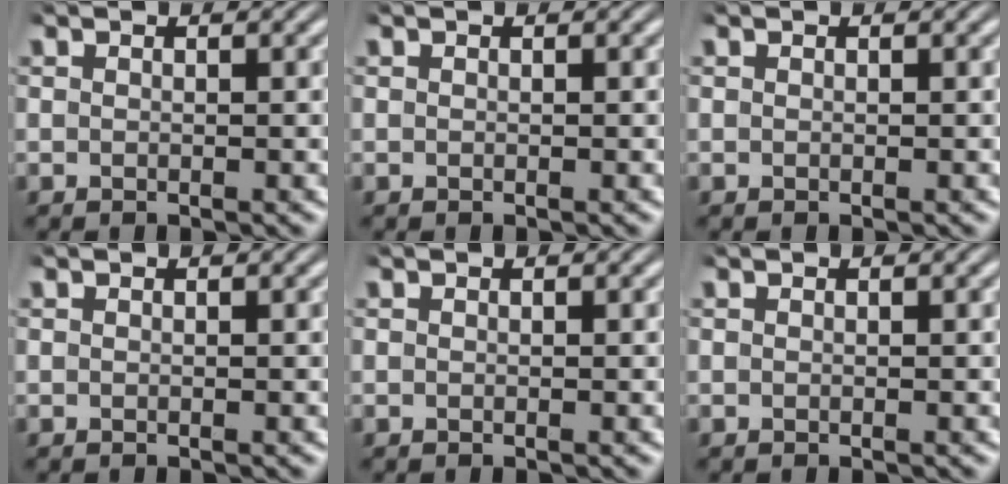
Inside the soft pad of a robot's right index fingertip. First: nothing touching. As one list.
[{"total": 0.0}, {"total": 0.0}, {"total": 0.0}, {"total": 0.0}, {"total": 0.0}]